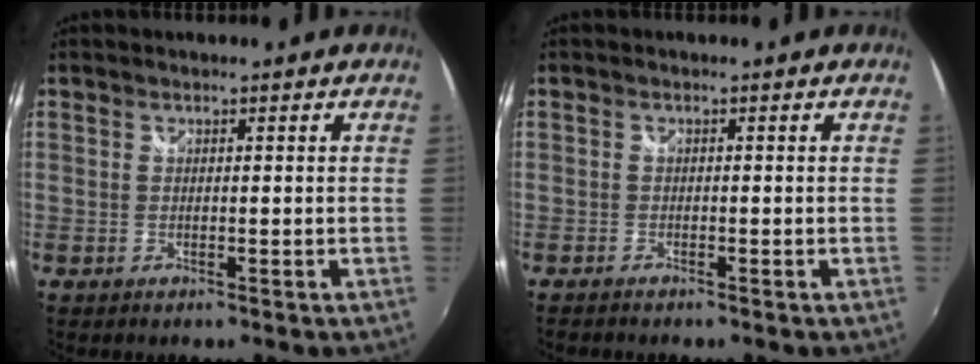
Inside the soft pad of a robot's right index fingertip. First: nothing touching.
{"total": 1.5, "force": [-1.4, 0.4, 0.4], "torque": [-0.013, -0.009, -0.026]}